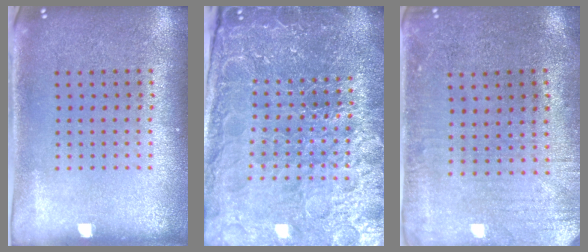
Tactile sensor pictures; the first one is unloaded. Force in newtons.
{"total": 5.5, "press": 5.1, "slide": 2.1}
{"total": 0.5, "press": 0.3, "slide": 0.5}